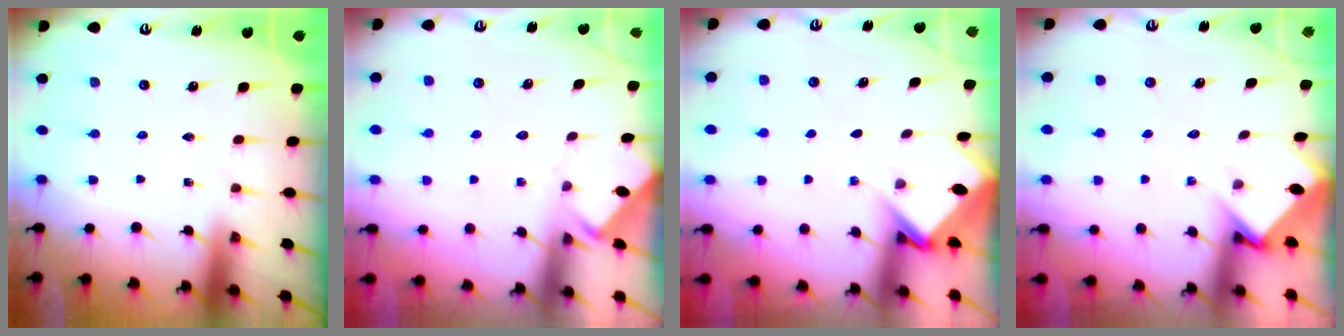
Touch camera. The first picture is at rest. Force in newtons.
{"total": 3.4, "press": 3.4, "slide": 0.4}
{"total": 3.1, "press": 3.1, "slide": 0.2}
{"total": 3.7, "press": 3.7, "slide": 0.2}